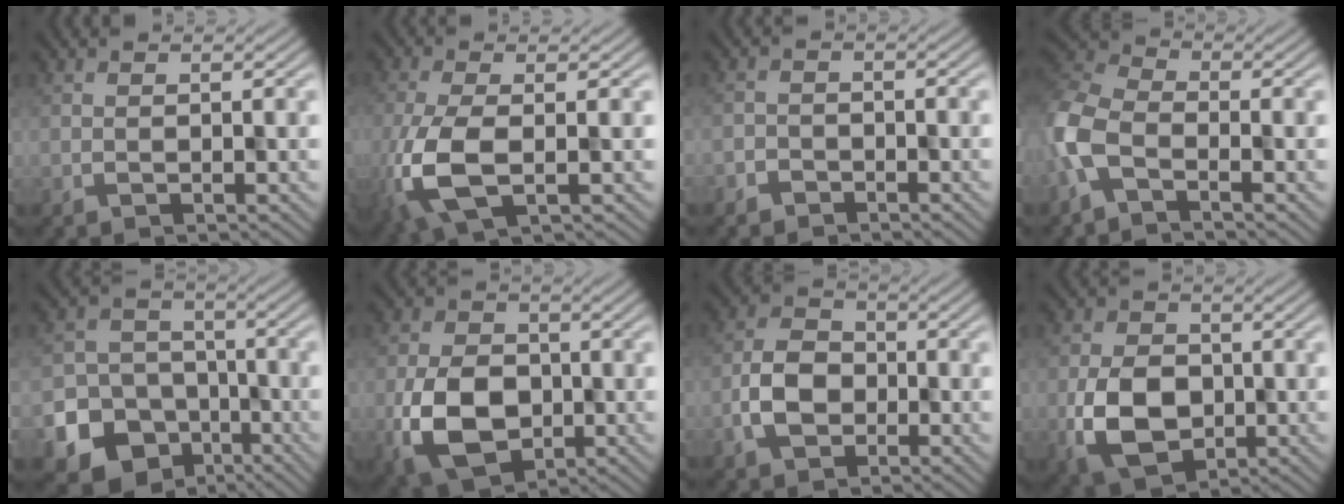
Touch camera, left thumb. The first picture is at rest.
{"total": 7.9, "force": [-1.9, 3.3, 6.9], "torque": [-0.174, -0.021, -0.035]}
{"total": 1.7, "force": [-1.4, 0.9, -0.4], "torque": [0.014, 0.003, -0.028]}
{"total": 6.7, "force": [-3.4, 3.5, 4.6], "torque": [-0.120, -0.002, -0.088]}
{"total": 15.2, "force": [-8.4, 12.2, 3.6], "torque": [-0.102, -0.065, -0.135]}
{"total": 9.2, "force": [-2.5, 6.6, 5.9], "torque": [-0.133, -0.019, -0.051]}
{"total": 5.2, "force": [-1.9, 3.9, 2.9], "torque": [-0.060, 0.003, -0.043]}
{"total": 7.8, "force": [-1.9, 5.7, 5.0], "torque": [-0.104, -0.014, -0.038]}